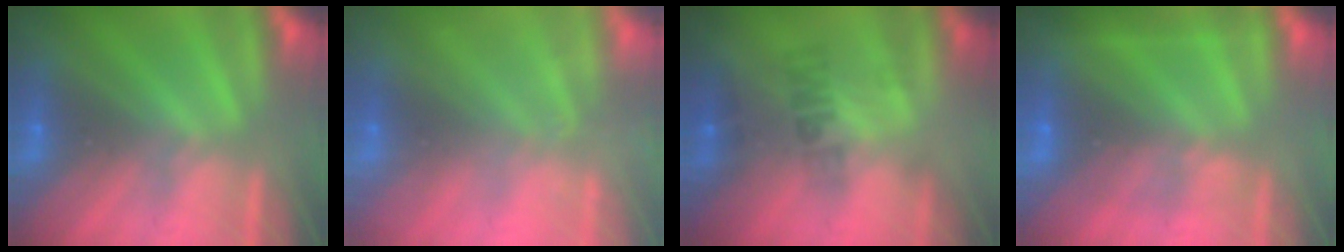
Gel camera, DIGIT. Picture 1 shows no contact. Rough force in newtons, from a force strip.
{"total": 2.4}
{"total": 2.3}
{"total": 2.2}